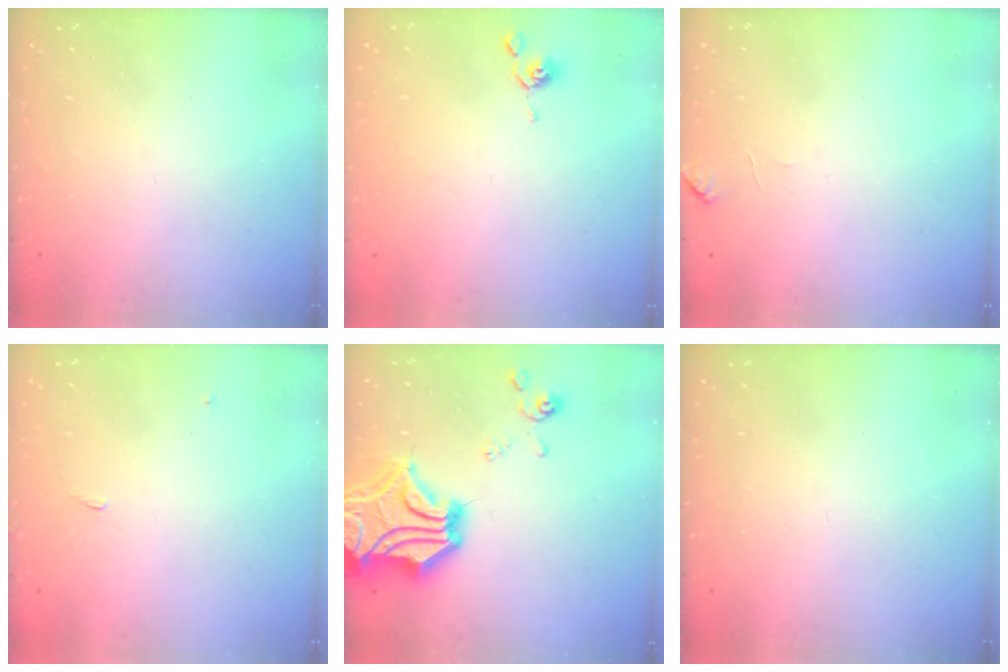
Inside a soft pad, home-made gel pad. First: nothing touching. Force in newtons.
{"total": 1.0, "press": 0.9, "slide": 0.3}
{"total": 2.2, "press": 2.2, "slide": 0.5}
{"total": 1.6, "press": 1.6, "slide": 0.3}
{"total": 16.6, "press": 16.2, "slide": 3.4}
{"total": 0.0}